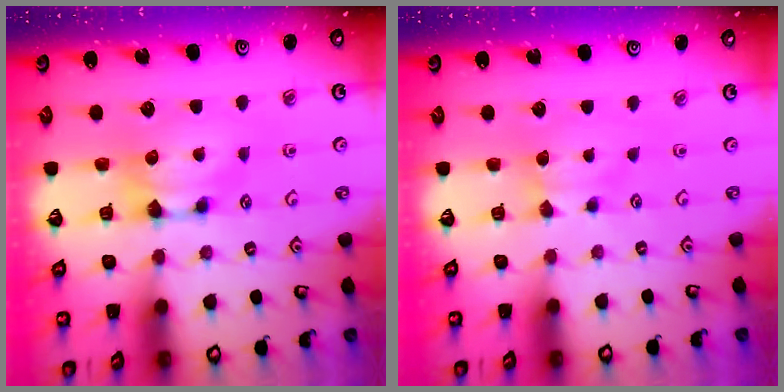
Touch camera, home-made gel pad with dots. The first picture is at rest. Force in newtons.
{"total": 2.1, "press": 2.0, "slide": 0.5}